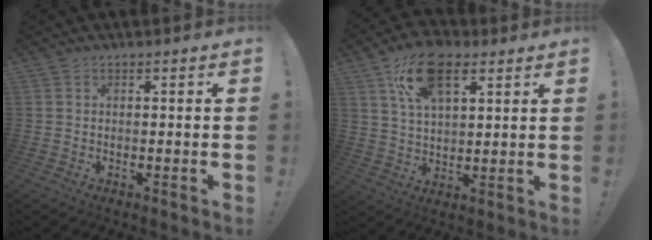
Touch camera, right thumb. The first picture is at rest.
{"total": 15.1, "force": [7.6, 7.9, 10.5], "torque": [-0.169, -0.014, 0.137]}